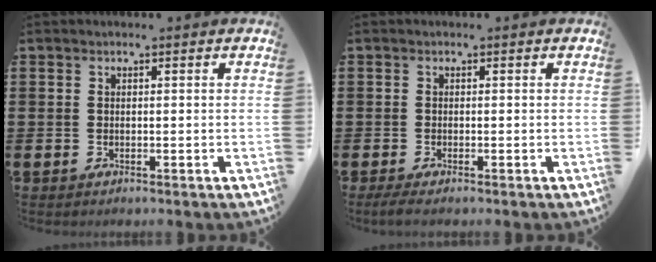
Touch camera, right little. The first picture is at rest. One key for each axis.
{"total": 0.9, "fx": -0.4, "fy": 0.1, "fz": 0.8, "tx": -0.013, "ty": -0.002, "tz": -0.007}